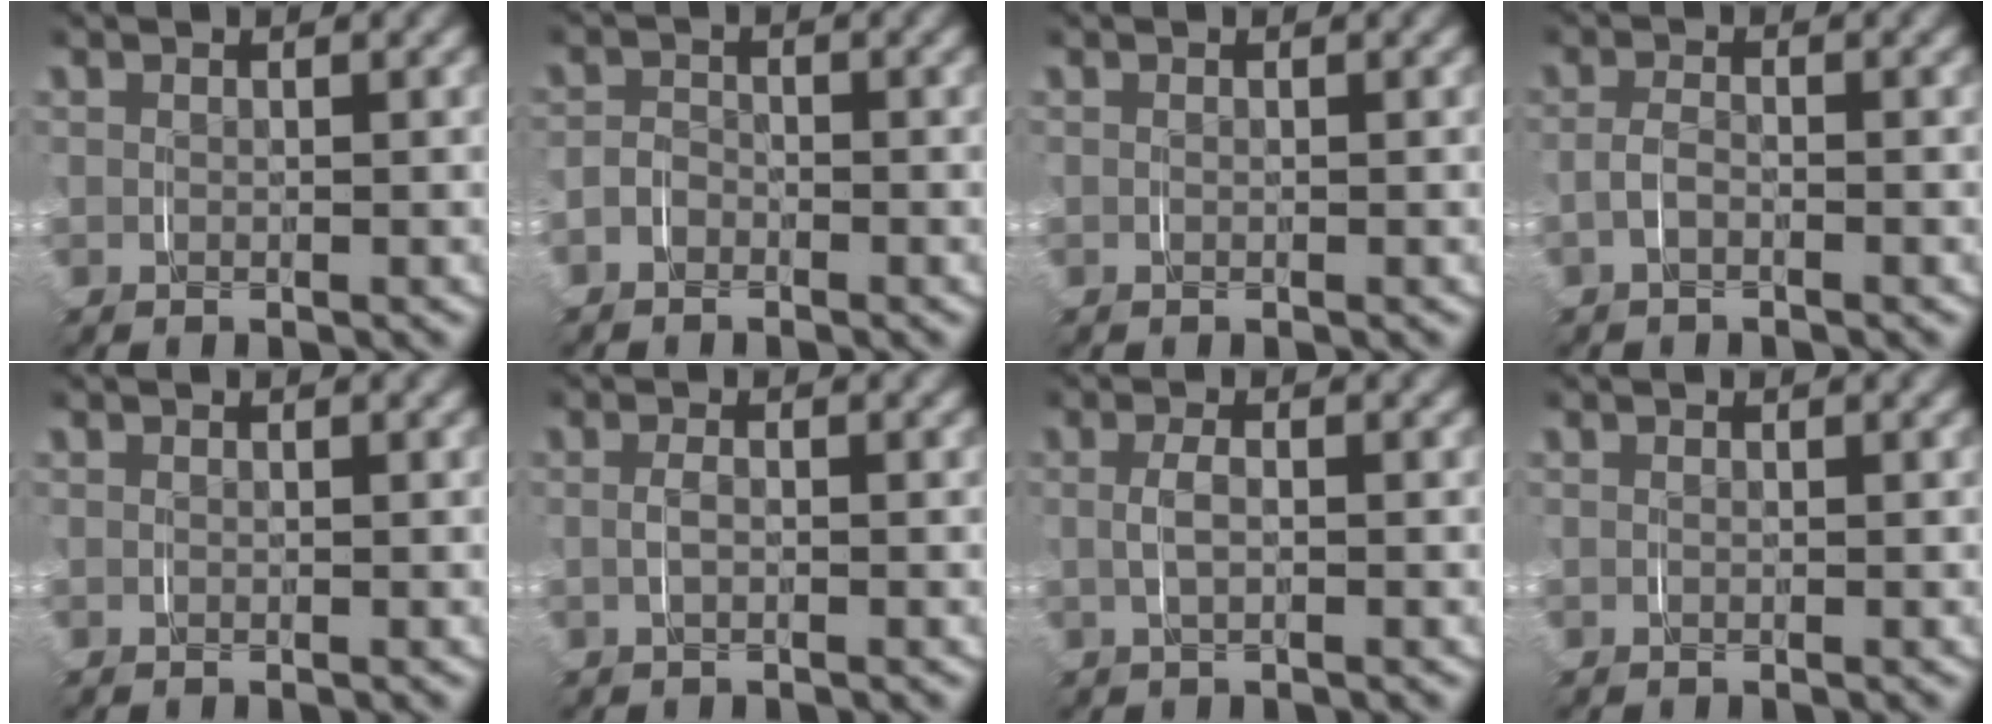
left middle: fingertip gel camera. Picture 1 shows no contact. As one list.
[{"total": 2.0, "force": [-1.1, 1.5, 0.5], "torque": [-0.016, 0.000, -0.026]}, {"total": 0.0}, {"total": 1.5, "force": [-0.7, 0.7, 1.1], "torque": [-0.031, 0.001, -0.015]}, {"total": 0.0}, {"total": 1.0, "force": [-0.2, 0.3, 0.9], "torque": [-0.024, -0.001, -0.004]}, {"total": 1.6, "force": [0.0, 0.5, 1.5], "torque": [-0.037, 0.001, -0.001]}, {"total": 0.0}]